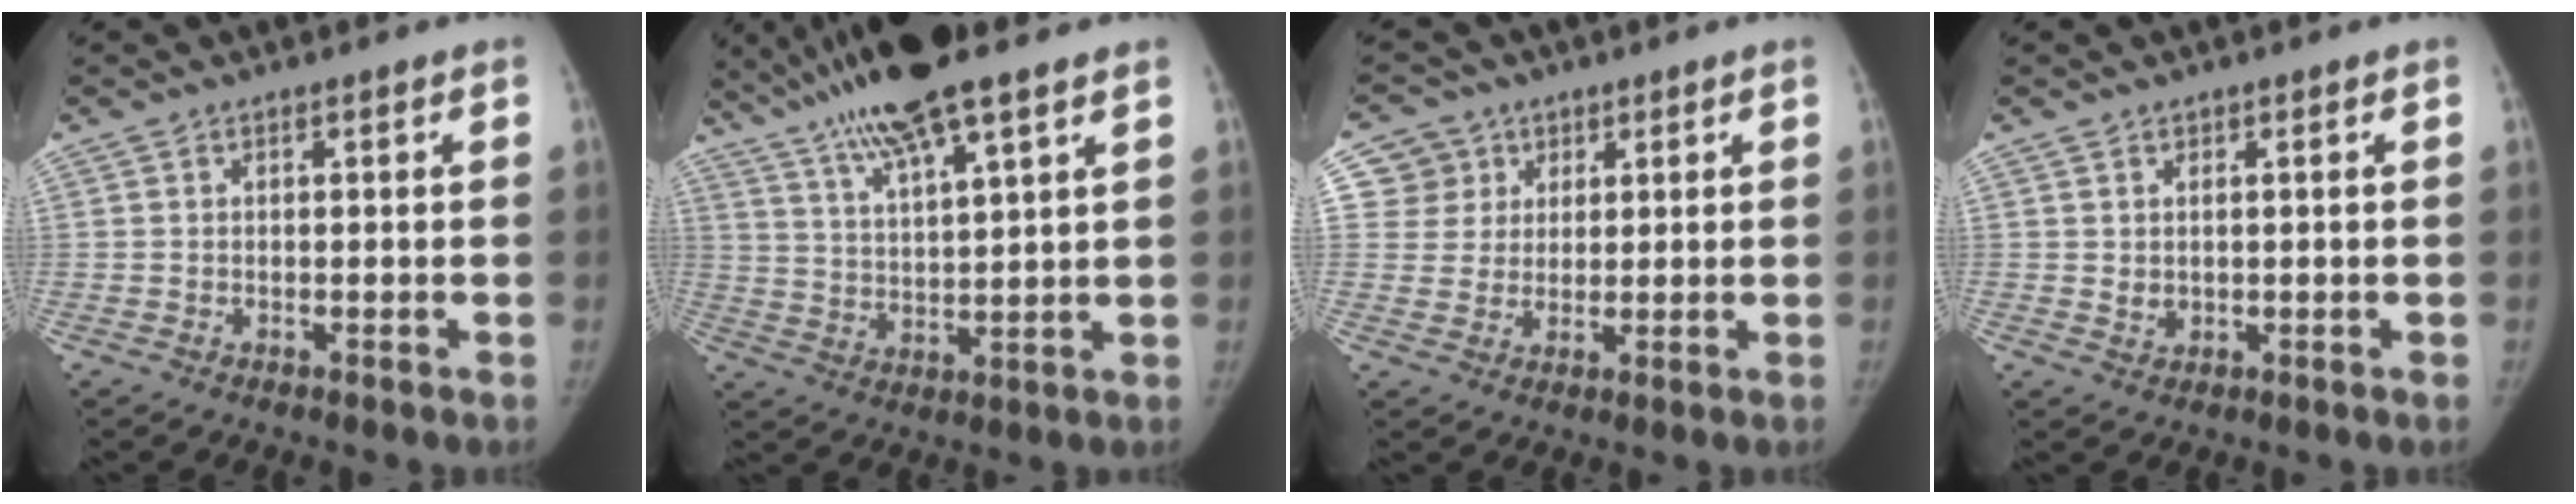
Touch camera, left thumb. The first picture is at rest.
{"total": 13.9, "force": [9.9, 1.7, 9.6], "torque": [-0.180, -0.027, 0.187]}
{"total": 6.4, "force": [2.8, 5.8, -0.2], "torque": [0.038, -0.012, 0.052]}
{"total": 1.7, "force": [0.6, 1.4, 0.8], "torque": [-0.014, -0.007, 0.020]}